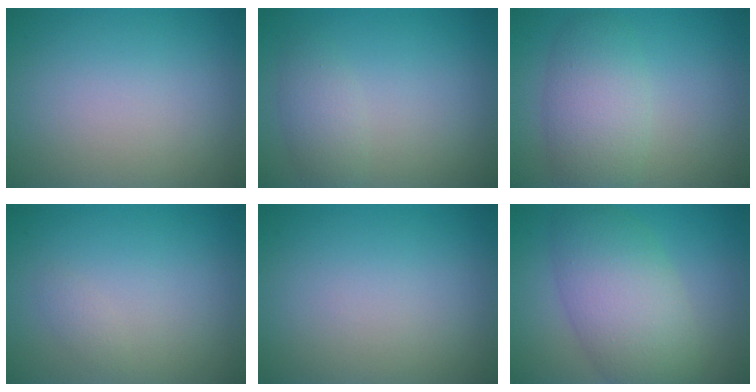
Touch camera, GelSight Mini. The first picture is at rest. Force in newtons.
{"total": 2.1, "press": 2.1, "slide": 0.2}
{"total": 4.9, "press": 4.9, "slide": 0.1}
{"total": 0.7, "press": 0.7, "slide": 0.0}
{"total": 0.0}
{"total": 7.4, "press": 7.4, "slide": 0.1}